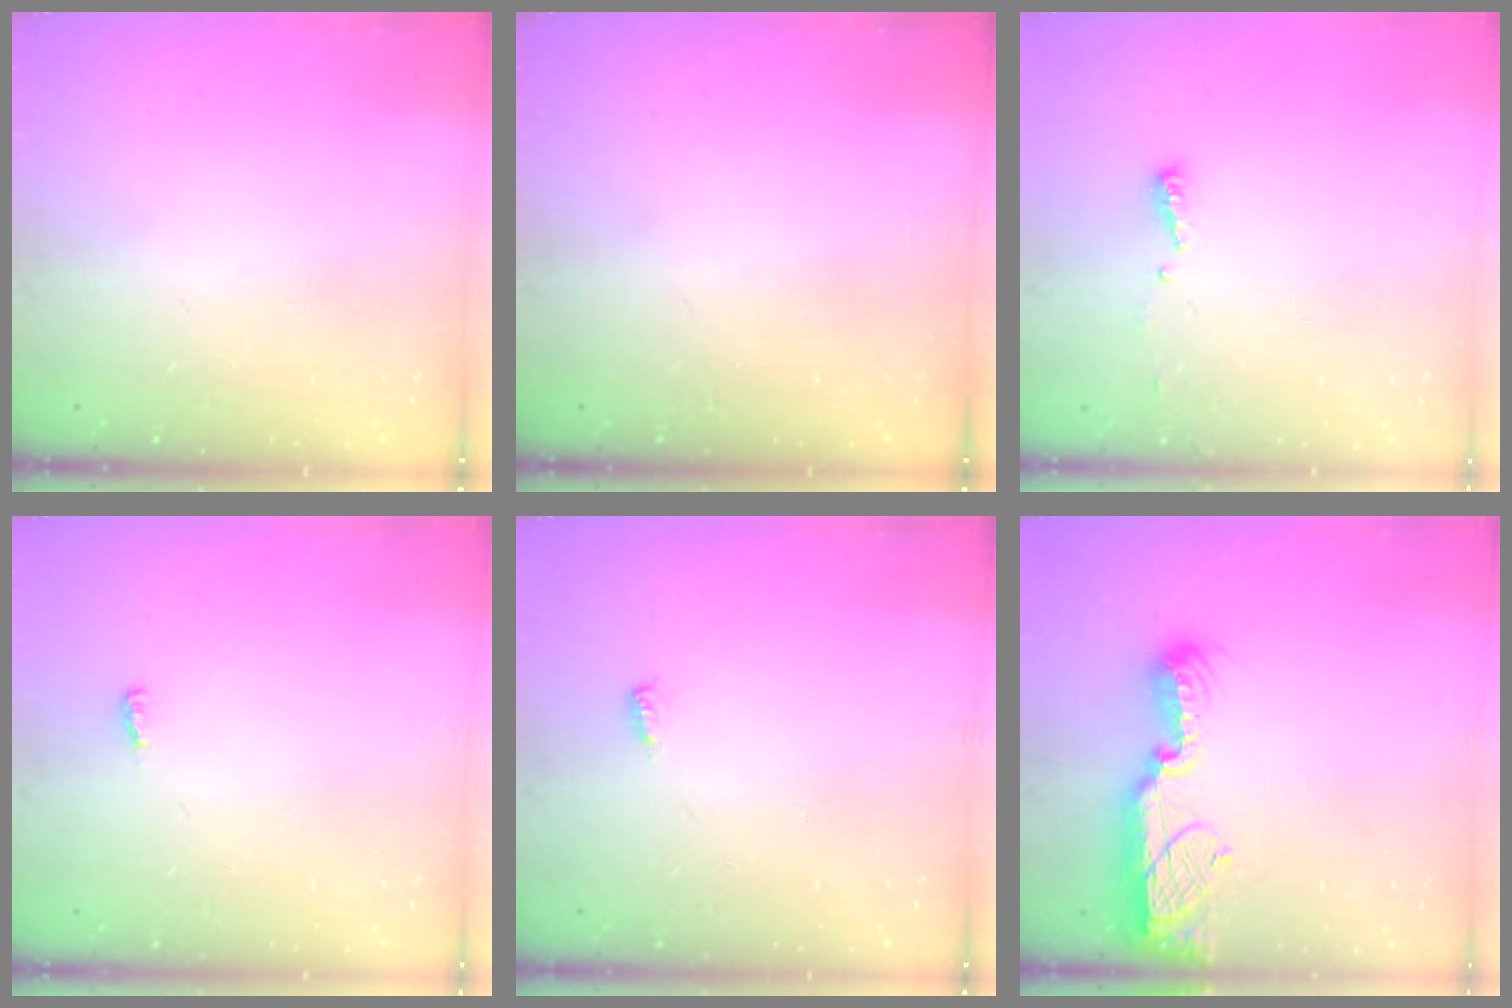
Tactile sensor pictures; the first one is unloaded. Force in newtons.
{"total": 0.0}
{"total": 3.9, "press": 3.9, "slide": 0.4}
{"total": 2.6, "press": 2.4, "slide": 1.0}
{"total": 3.1, "press": 3.1, "slide": 0.2}
{"total": 13.3, "press": 12.2, "slide": 5.5}